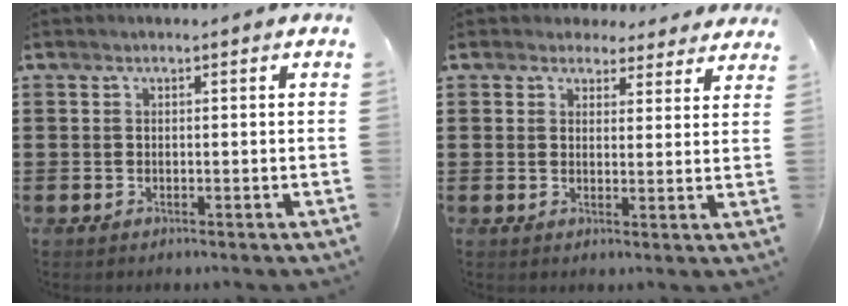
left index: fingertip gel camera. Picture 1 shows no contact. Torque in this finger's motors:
{"motor_torque": [1.25, -0.89, 0.28, 0.04]}